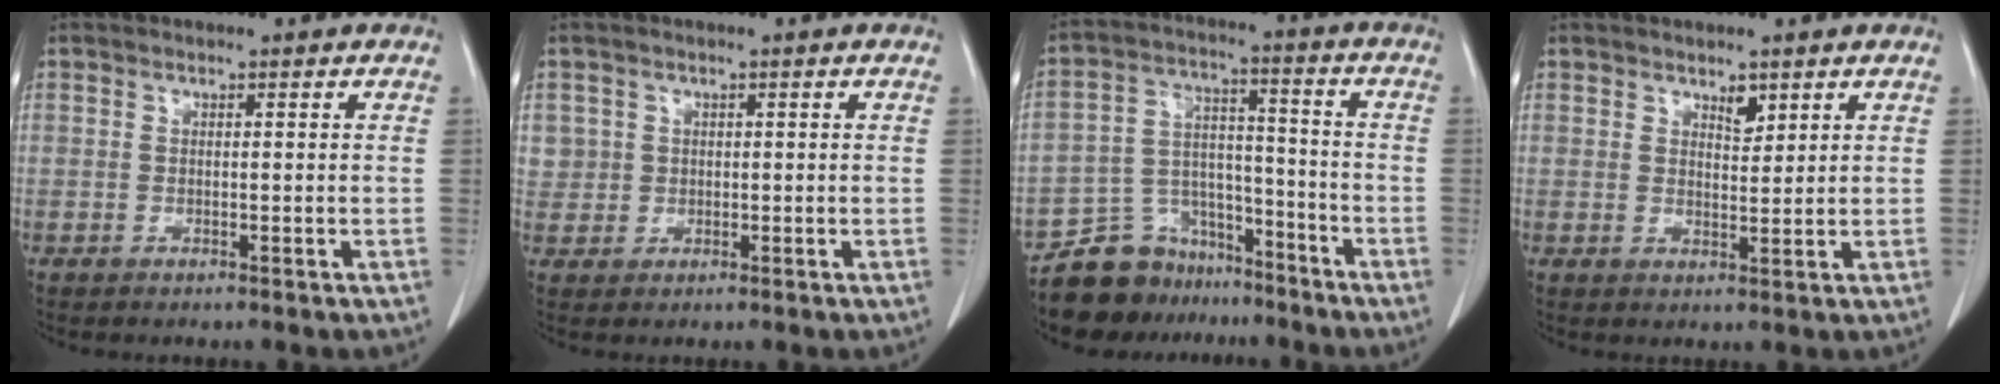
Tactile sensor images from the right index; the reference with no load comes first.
{"total": 2.8, "force": [0.8, 2.7, 0.0], "torque": [0.019, 0.003, 0.014]}
{"total": 10.3, "force": [-8.6, 5.4, 1.2], "torque": [-0.024, 0.046, -0.147]}
{"total": 2.2, "force": [1.6, 0.9, 1.3], "torque": [-0.020, -0.005, 0.029]}